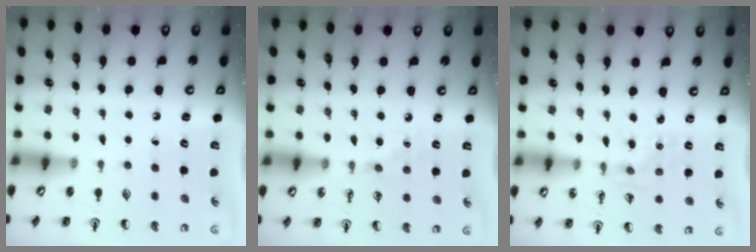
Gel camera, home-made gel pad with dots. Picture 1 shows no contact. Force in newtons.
{"total": 5.0, "press": 4.9, "slide": 0.8}
{"total": 1.2, "press": 1.2, "slide": 0.1}